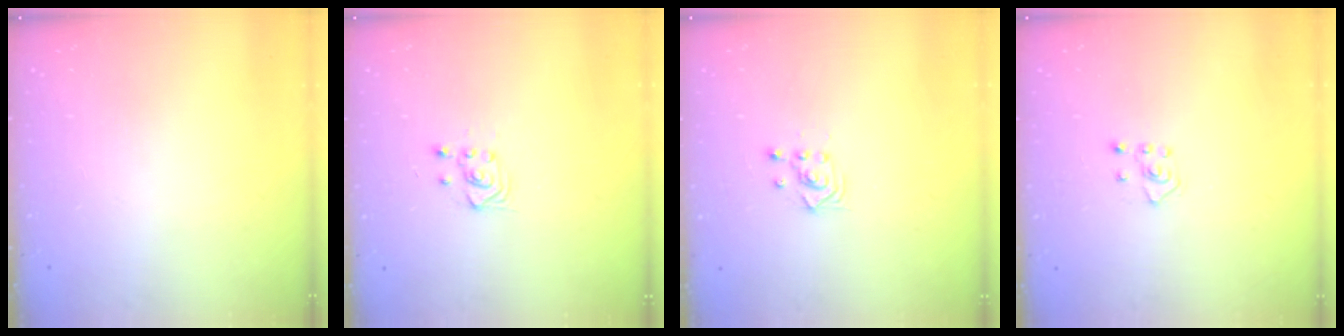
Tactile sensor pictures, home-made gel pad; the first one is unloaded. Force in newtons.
{"total": 3.0, "press": 2.8, "slide": 1.0}
{"total": 2.3, "press": 2.3, "slide": 0.3}
{"total": 4.1, "press": 4.1, "slide": 0.5}